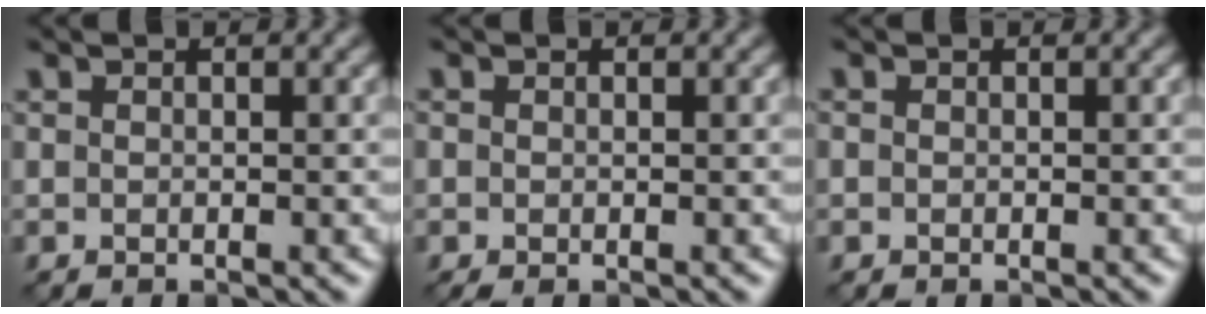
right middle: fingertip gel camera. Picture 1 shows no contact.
{"total": 0.8, "force": [-0.3, 0.5, 0.5], "torque": [-0.012, -0.005, -0.005]}
{"total": 0.0}